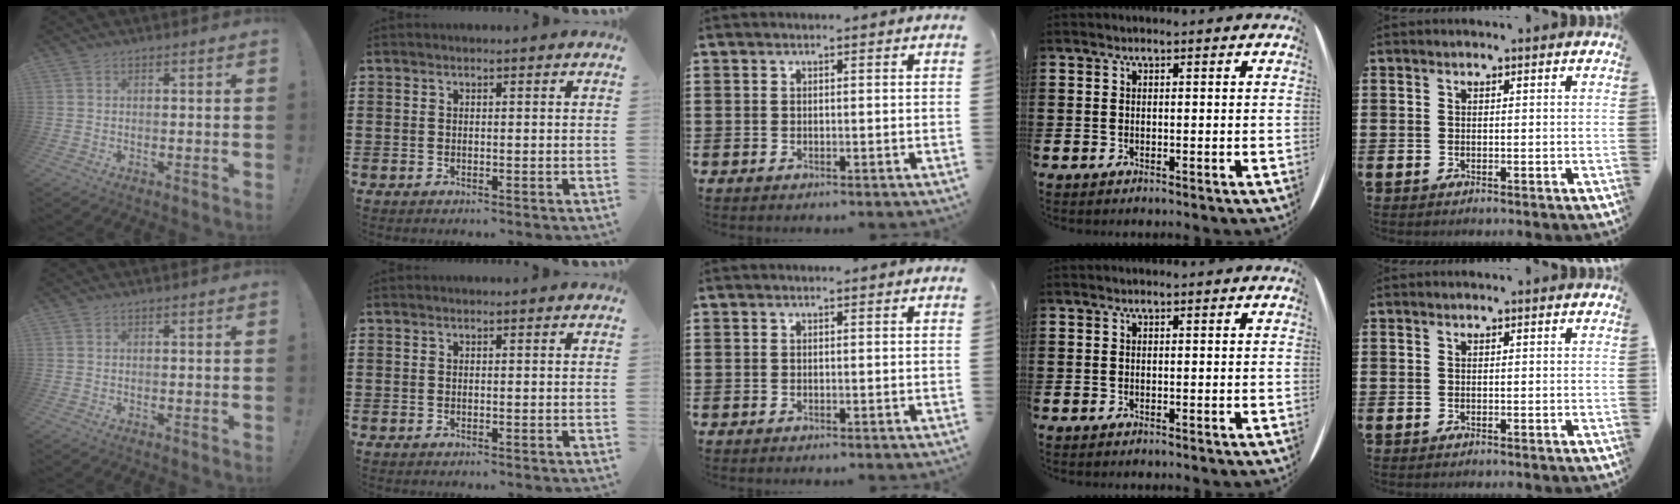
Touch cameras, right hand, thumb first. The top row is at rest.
{}